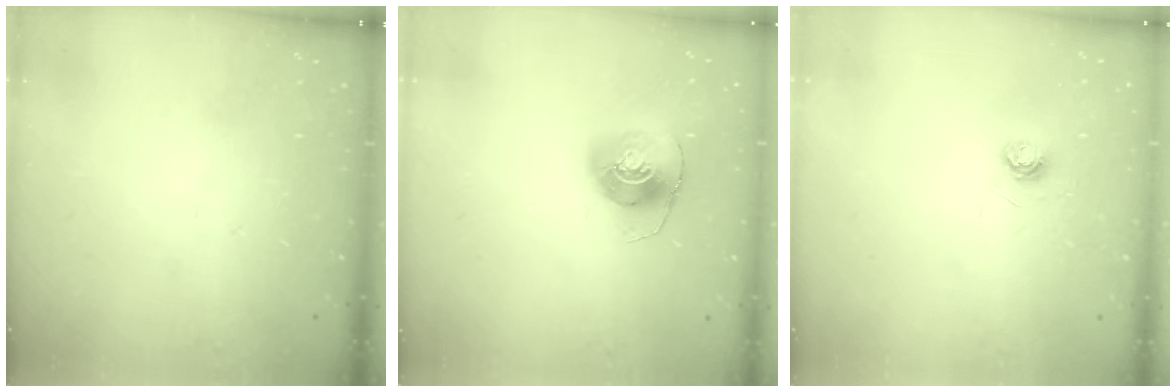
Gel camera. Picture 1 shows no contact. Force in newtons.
{"total": 8.8, "press": 8.8, "slide": 0.1}
{"total": 4.5, "press": 4.5, "slide": 0.5}